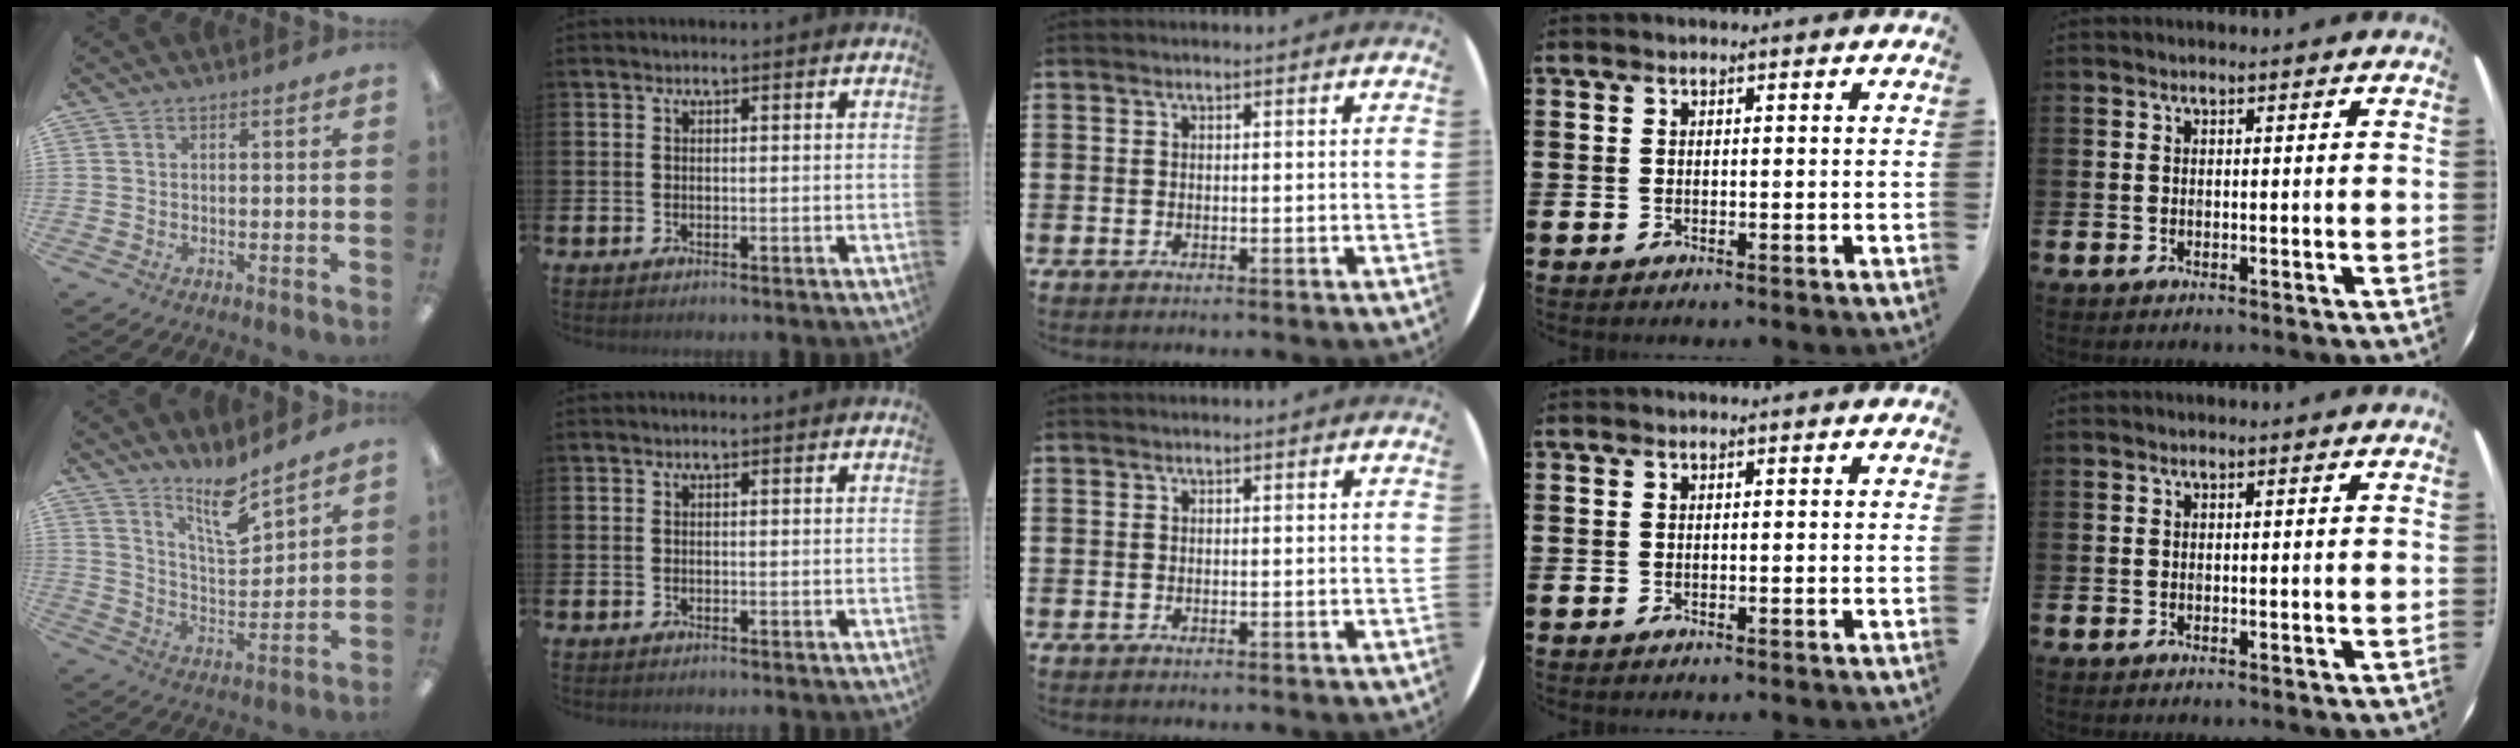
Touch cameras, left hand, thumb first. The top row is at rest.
{"thumb": {"total": 11.8, "force": [9.5, 3.1, 6.3], "torque": [-0.099, -0.064, 0.164]}}